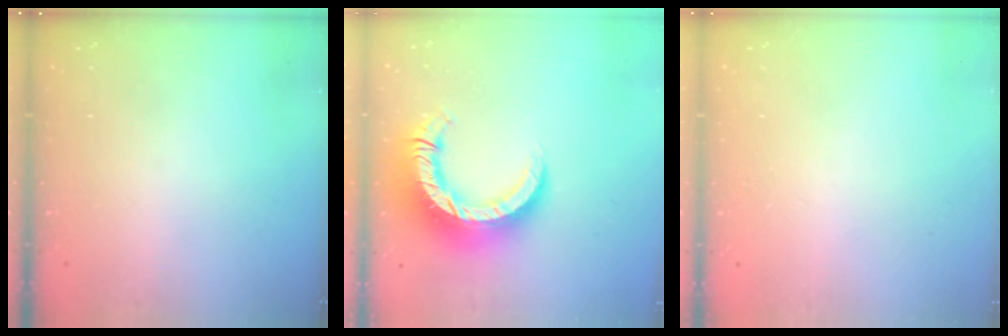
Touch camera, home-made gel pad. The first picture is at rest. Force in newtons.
{"total": 15.7, "press": 15.6, "slide": 1.7}
{"total": 2.4, "press": 2.4, "slide": 0.2}